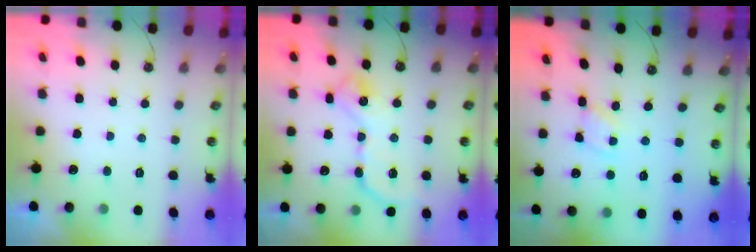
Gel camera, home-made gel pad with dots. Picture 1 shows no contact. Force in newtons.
{"total": 11.9, "press": 11.8, "slide": 0.2}
{"total": 1.2, "press": 1.2, "slide": 0.2}